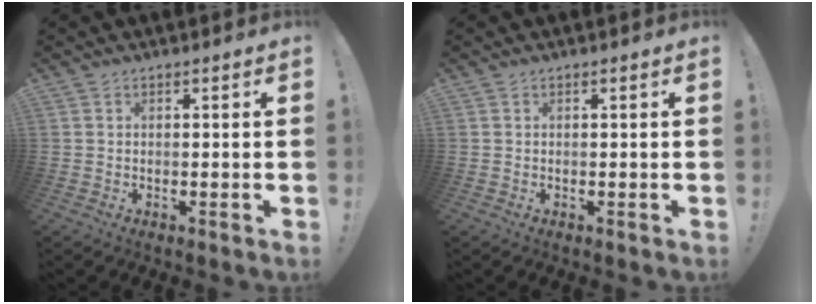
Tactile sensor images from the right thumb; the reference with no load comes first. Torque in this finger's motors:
{"motor_torque": [-0.10, 0.10, -0.28, 0.26, 0.07]}